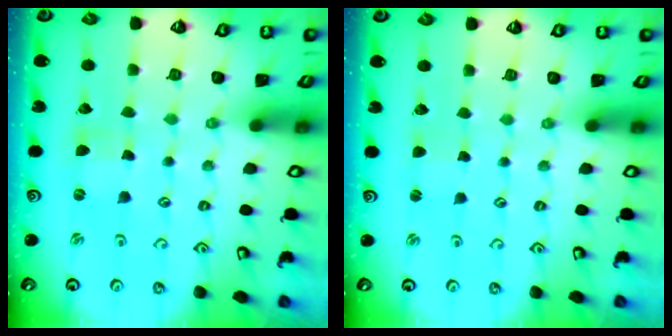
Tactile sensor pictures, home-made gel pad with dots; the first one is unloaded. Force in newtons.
{"total": 0.9, "press": 0.9, "slide": 0.1}